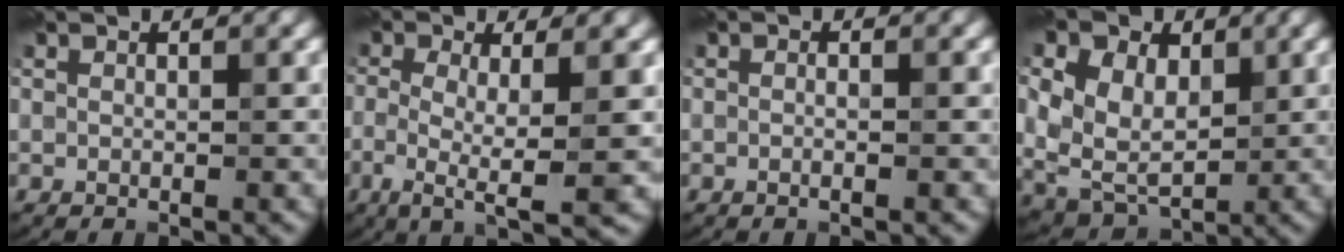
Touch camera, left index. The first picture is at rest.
{"total": 5.6, "force": [-0.9, 1.2, 5.4], "torque": [-0.098, -0.006, -0.016]}
{"total": 1.0, "force": [0.0, 0.3, 1.0], "torque": [0.004, 0.000, -0.015]}
{"total": 11.9, "force": [3.4, 8.6, 7.5], "torque": [-0.139, 0.034, 0.051]}